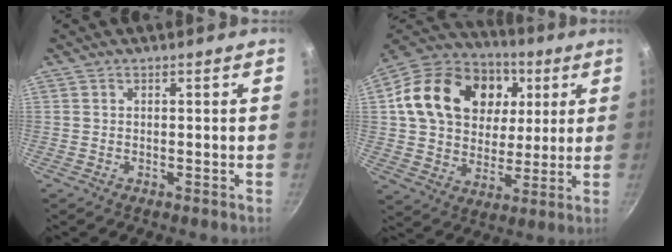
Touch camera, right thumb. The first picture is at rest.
{"total": 24.3, "force": [6.5, 18.2, 14.8], "torque": [-0.242, 0.009, 0.110]}